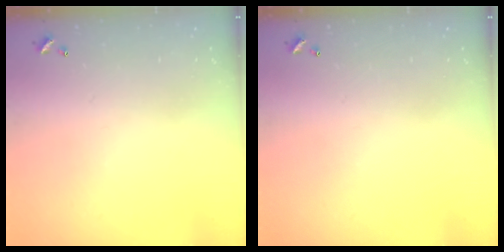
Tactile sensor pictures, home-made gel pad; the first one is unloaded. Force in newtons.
{"total": 0.0}